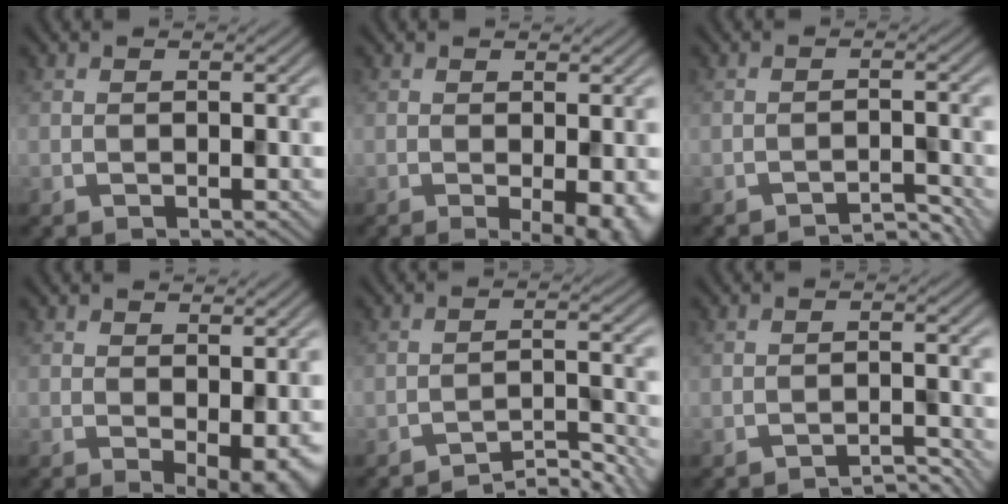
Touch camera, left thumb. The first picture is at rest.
{"total": 3.8, "force": [-0.8, 0.8, 3.6], "torque": [-0.055, -0.008, -0.011]}
{"total": 2.5, "force": [-2.4, 0.2, 0.8], "torque": [-0.006, 0.008, -0.042]}
{"total": 4.0, "force": [-0.3, 1.6, 3.7], "torque": [-0.050, -0.009, 0.002]}
{"total": 4.4, "force": [-3.9, 0.5, 2.0], "torque": [-0.032, 0.008, -0.063]}
{"total": 2.4, "force": [-2.2, 0.2, 0.7], "torque": [-0.003, 0.009, -0.041]}